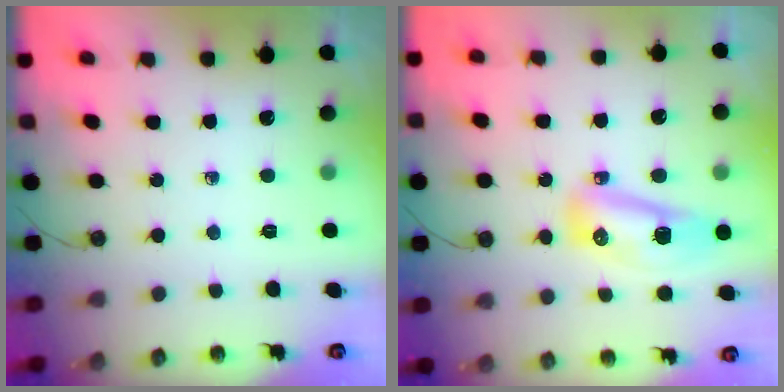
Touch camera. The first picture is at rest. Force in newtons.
{"total": 14.7, "press": 12.1, "slide": 8.3}